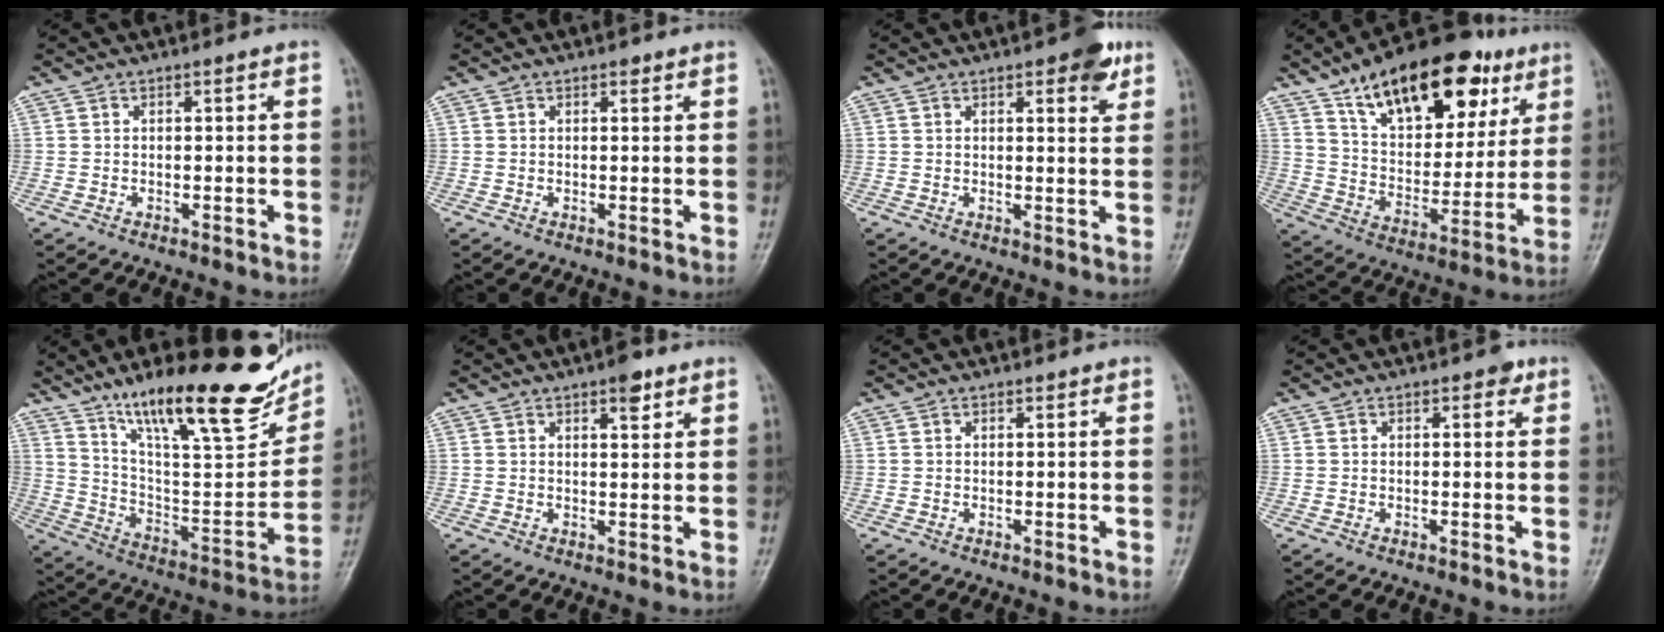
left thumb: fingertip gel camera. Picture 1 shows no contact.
{"total": 0.8, "force": [0.6, 0.4, 0.4], "torque": [-0.001, -0.003, 0.006]}
{"total": 5.7, "force": [3.2, 2.1, 4.2], "torque": [-0.038, -0.012, 0.034]}
{"total": 25.3, "force": [14.1, 12.5, 16.9], "torque": [-0.221, -0.029, 0.232]}
{"total": 26.9, "force": [18.0, 7.3, 18.7], "torque": [-0.251, -0.074, 0.296]}
{"total": 3.5, "force": [2.2, 1.4, 2.4], "torque": [-0.022, -0.010, 0.029]}
{"total": 0.0}
{"total": 1.1, "force": [0.6, 0.7, 0.6], "torque": [0.003, -0.001, 0.003]}